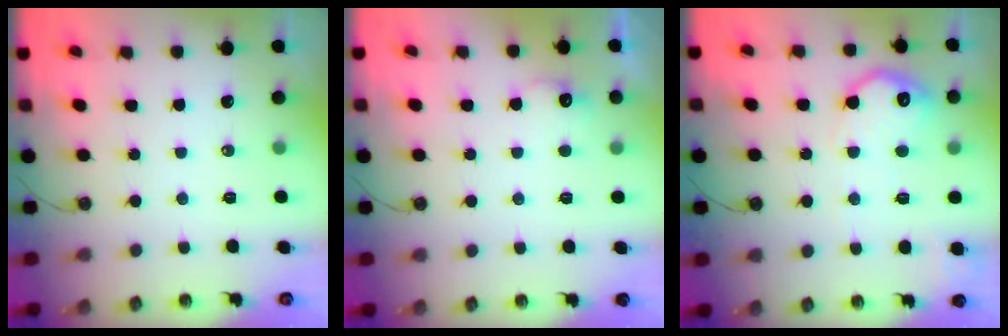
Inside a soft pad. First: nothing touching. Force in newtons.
{"total": 7.0, "press": 6.9, "slide": 1.2}
{"total": 13.3, "press": 13.3, "slide": 0.7}